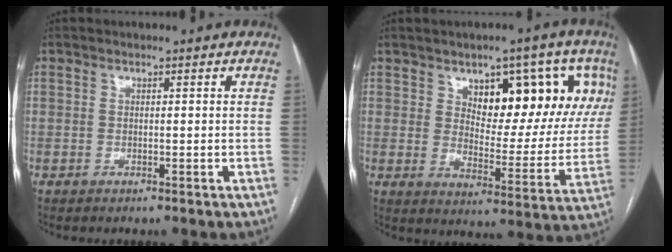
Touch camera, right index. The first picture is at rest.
{"total": 16.3, "force": [7.2, 7.2, 12.7], "torque": [-0.149, 0.009, 0.106]}